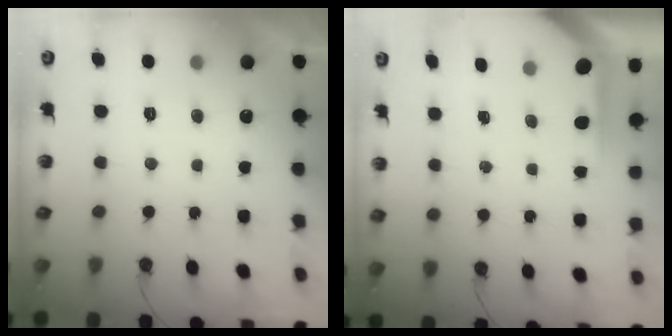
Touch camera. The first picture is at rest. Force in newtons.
{"total": 3.7, "press": 3.7, "slide": 0.4}